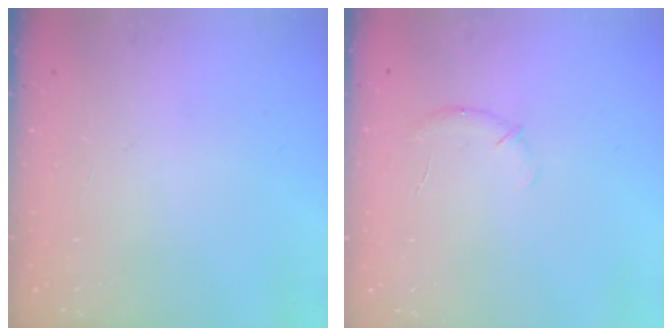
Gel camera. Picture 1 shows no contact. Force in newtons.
{"total": 6.9, "press": 6.7, "slide": 1.8}